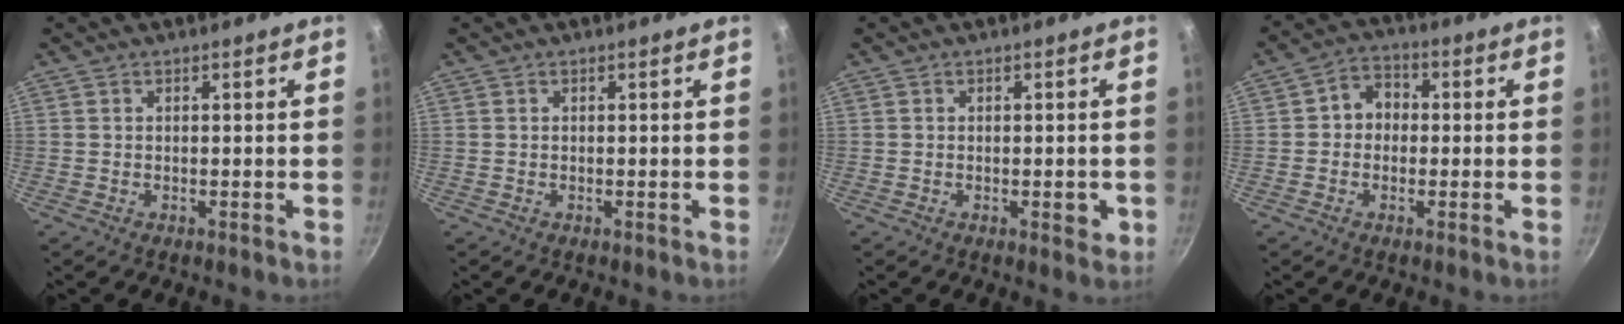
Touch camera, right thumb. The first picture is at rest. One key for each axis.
{"total": 0.0}
{"total": 2.7, "fx": -0.7, "fy": 1.4, "fz": 2.2, "tx": -0.017, "ty": 0.004, "tz": -0.009}
{"total": 5.5, "fx": 0.0, "fy": 4.7, "fz": 2.8, "tx": -0.014, "ty": 0.013, "tz": -0.012}